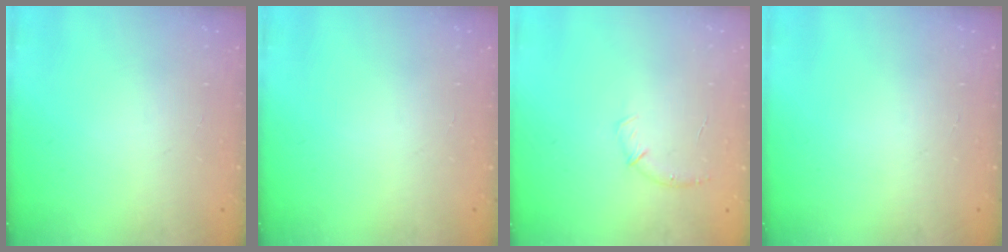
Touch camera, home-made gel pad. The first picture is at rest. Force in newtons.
{"total": 0.0}
{"total": 5.6, "press": 5.5, "slide": 1.2}
{"total": 0.0}